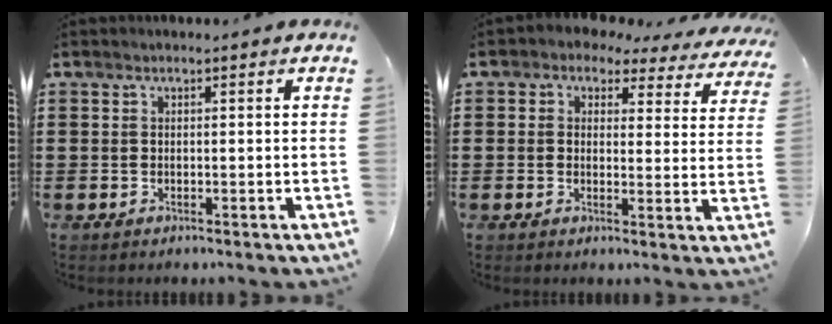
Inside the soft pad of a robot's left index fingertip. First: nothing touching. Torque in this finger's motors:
{"motor_torque": [2.14, 0.00, 0.44, -0.09]}